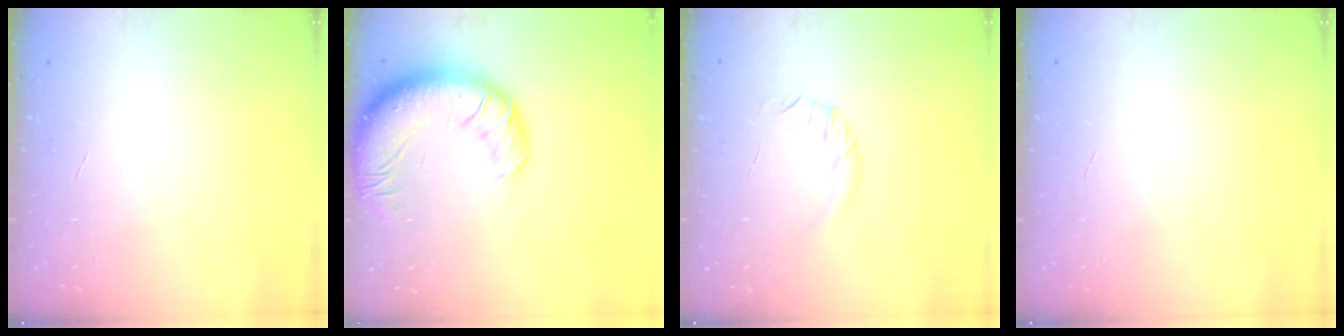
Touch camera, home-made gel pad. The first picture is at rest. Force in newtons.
{"total": 19.0, "press": 18.5, "slide": 4.4}
{"total": 5.2, "press": 5.0, "slide": 1.4}
{"total": 0.0}